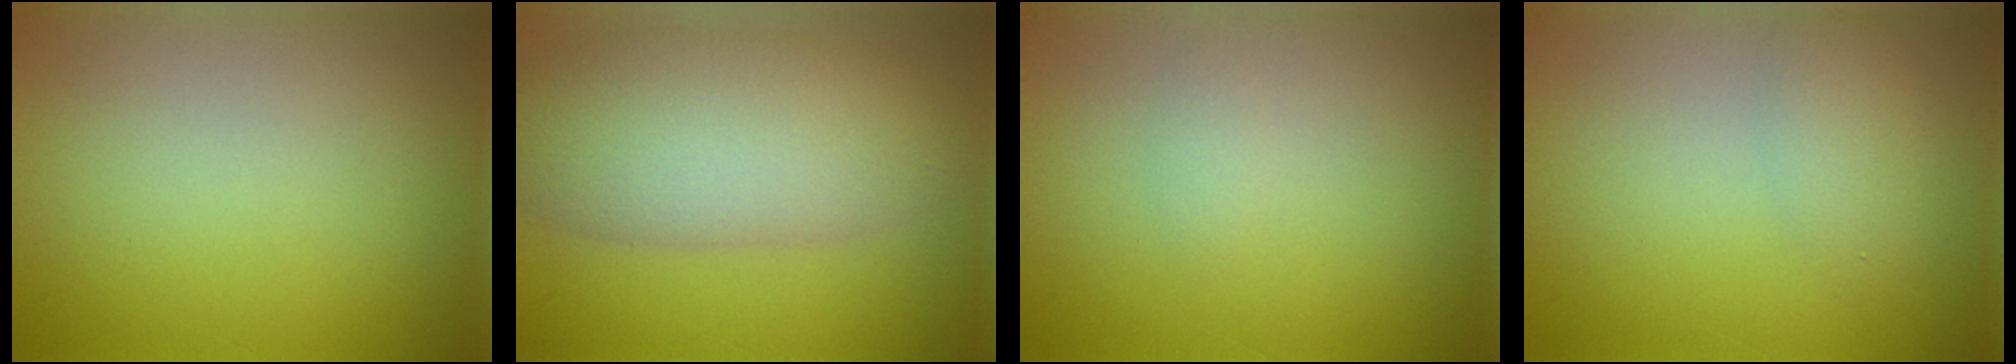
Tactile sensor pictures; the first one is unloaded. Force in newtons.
{"total": 9.1, "press": 9.1, "slide": 0.3}
{"total": 0.8, "press": 0.8, "slide": 0.0}
{"total": 1.8, "press": 1.8, "slide": 0.1}